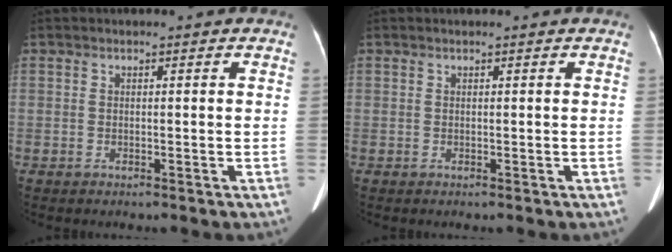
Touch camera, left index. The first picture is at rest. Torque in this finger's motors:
{"motor_torque": [-0.02, 0.09, -0.07, 0.01]}